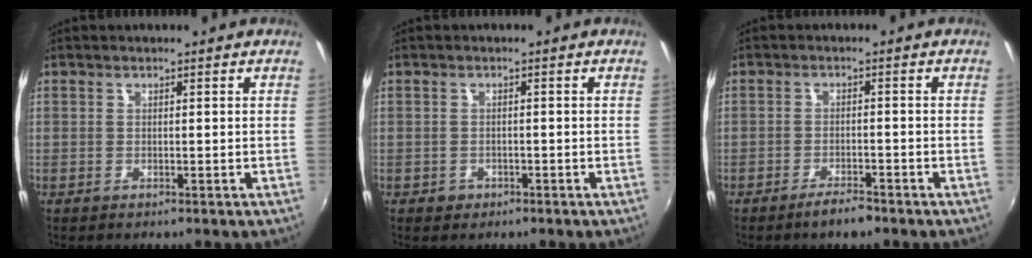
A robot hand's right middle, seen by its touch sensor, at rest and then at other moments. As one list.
[{"total": 1.7, "force": [-0.9, 1.4, 0.5], "torque": [-0.012, 0.000, -0.010]}, {"total": 3.3, "force": [-2.8, 0.8, 1.7], "torque": [-0.046, -0.002, -0.049]}]